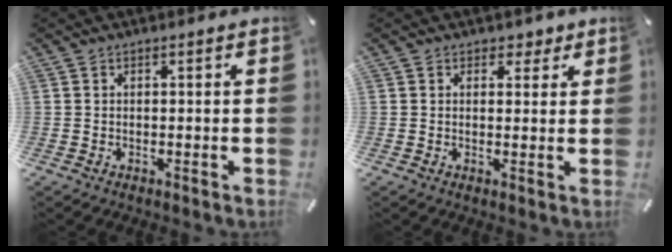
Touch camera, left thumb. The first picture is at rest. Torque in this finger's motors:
{"motor_torque": [0.03, -0.02, 0.00, 0.10, -0.12]}